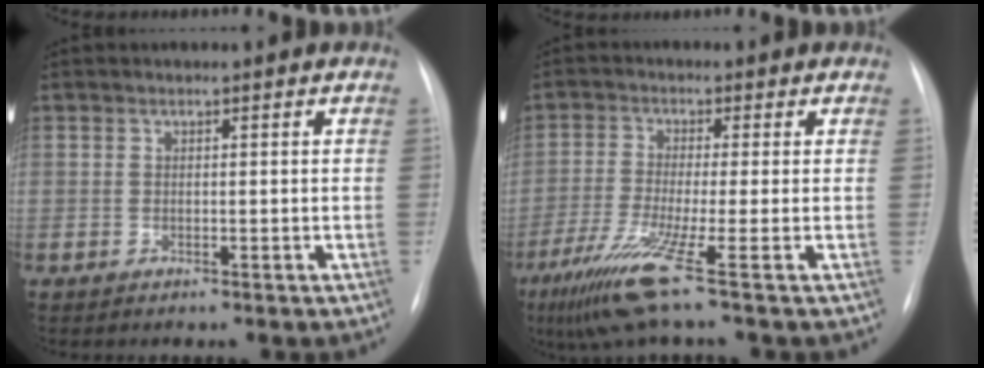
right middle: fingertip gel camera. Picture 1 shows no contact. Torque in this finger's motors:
{"motor_torque": [0.43, -0.94, 0.48, 0.18]}